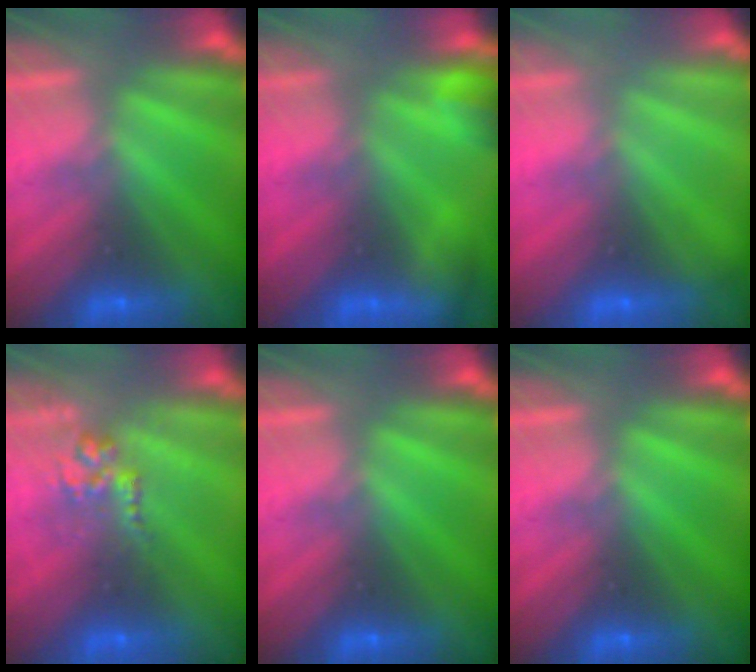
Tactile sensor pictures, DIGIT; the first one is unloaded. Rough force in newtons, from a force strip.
{"total": 5.2}
{"total": 2.1}
{"total": 2.8}
{"total": 0.0}
{"total": 0.0}